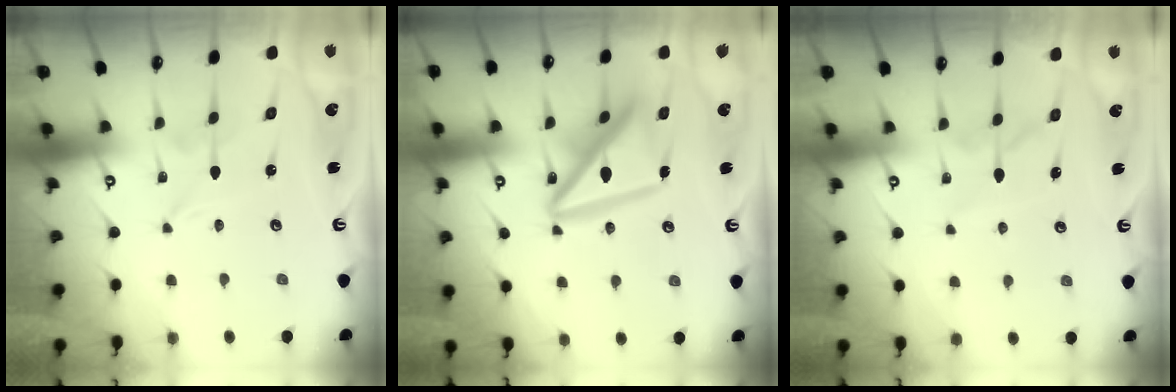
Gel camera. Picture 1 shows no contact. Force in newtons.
{"total": 16.0, "press": 15.9, "slide": 2.1}
{"total": 6.9, "press": 6.8, "slide": 0.7}